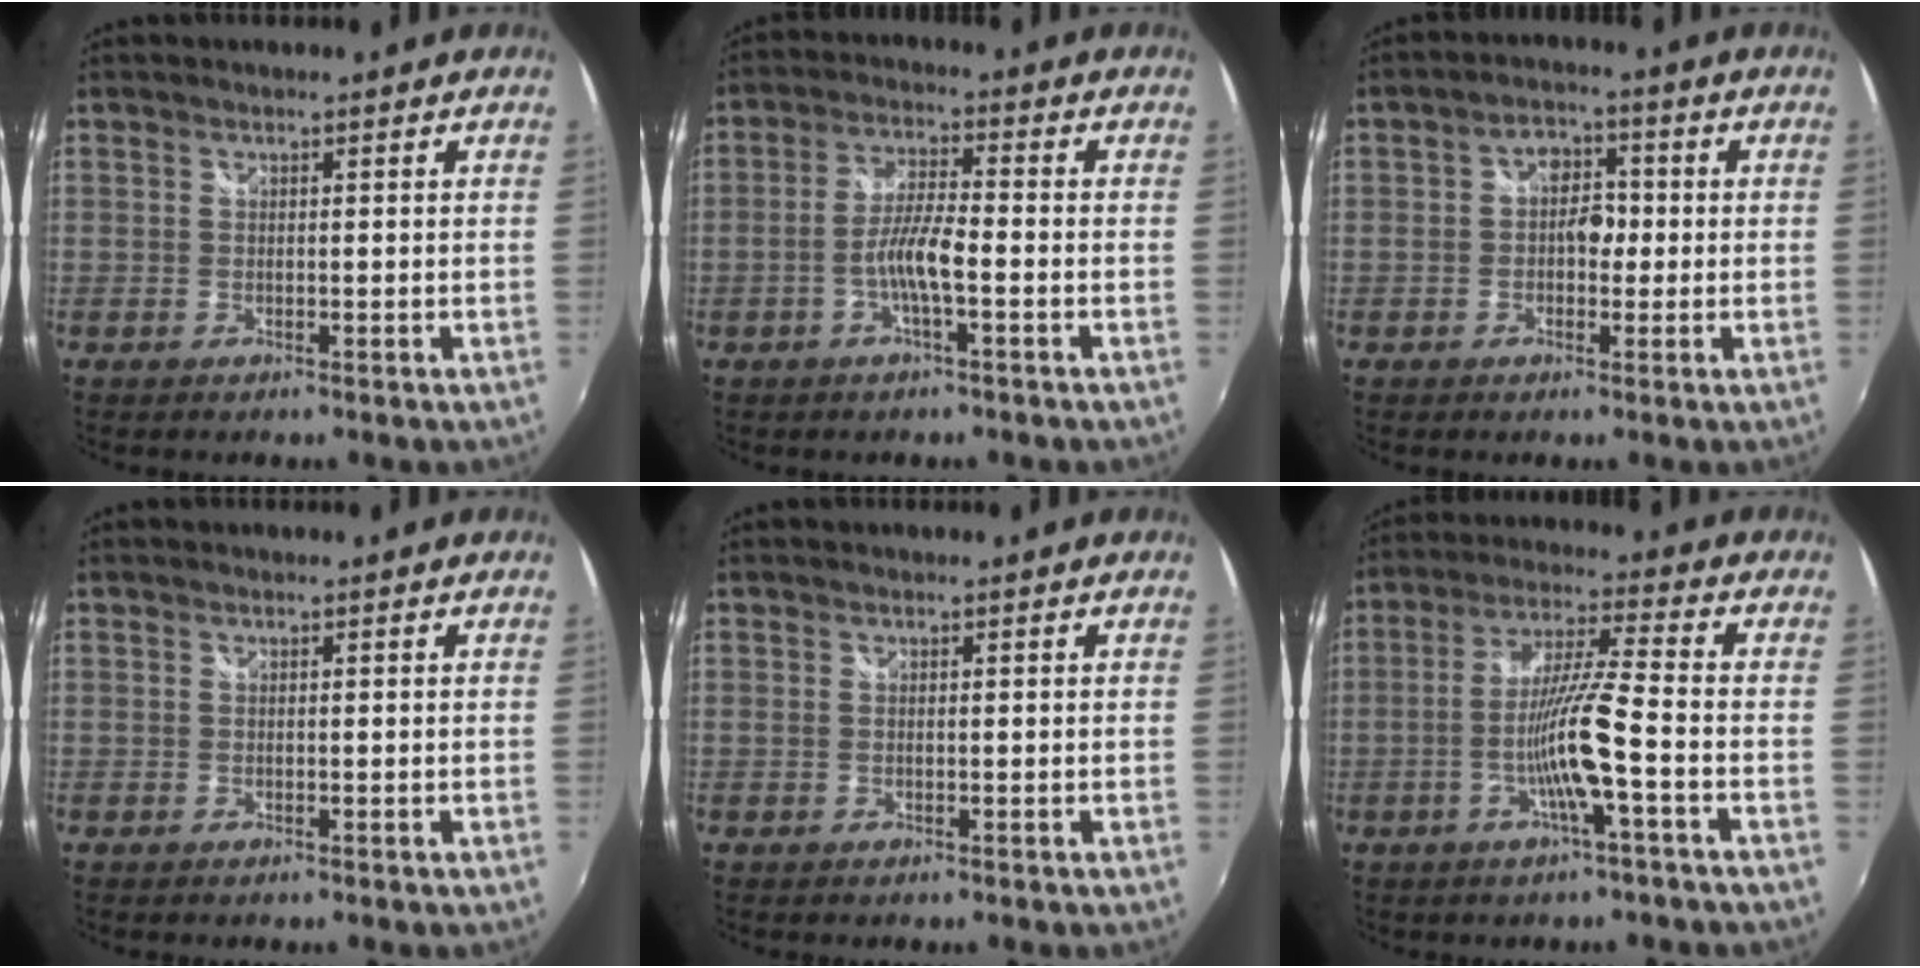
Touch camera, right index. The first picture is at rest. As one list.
[{"total": 5.9, "force": [-2.2, 0.6, 5.4], "torque": [-0.111, 0.005, -0.042]}, {"total": 4.9, "force": [-0.6, 3.8, 3.0], "torque": [-0.046, 0.012, -0.012]}, {"total": 0.0}, {"total": 0.0}, {"total": 10.0, "force": [-3.7, -0.6, 9.3], "torque": [-0.181, -0.003, -0.069]}]